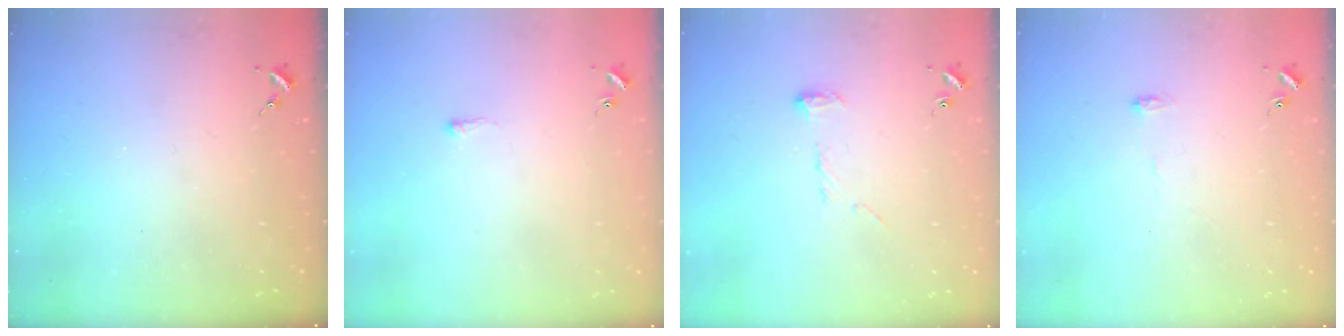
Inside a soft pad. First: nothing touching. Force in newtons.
{"total": 1.5, "press": 1.5, "slide": 0.4}
{"total": 7.1, "press": 7.1, "slide": 0.2}
{"total": 4.4, "press": 4.4, "slide": 0.4}